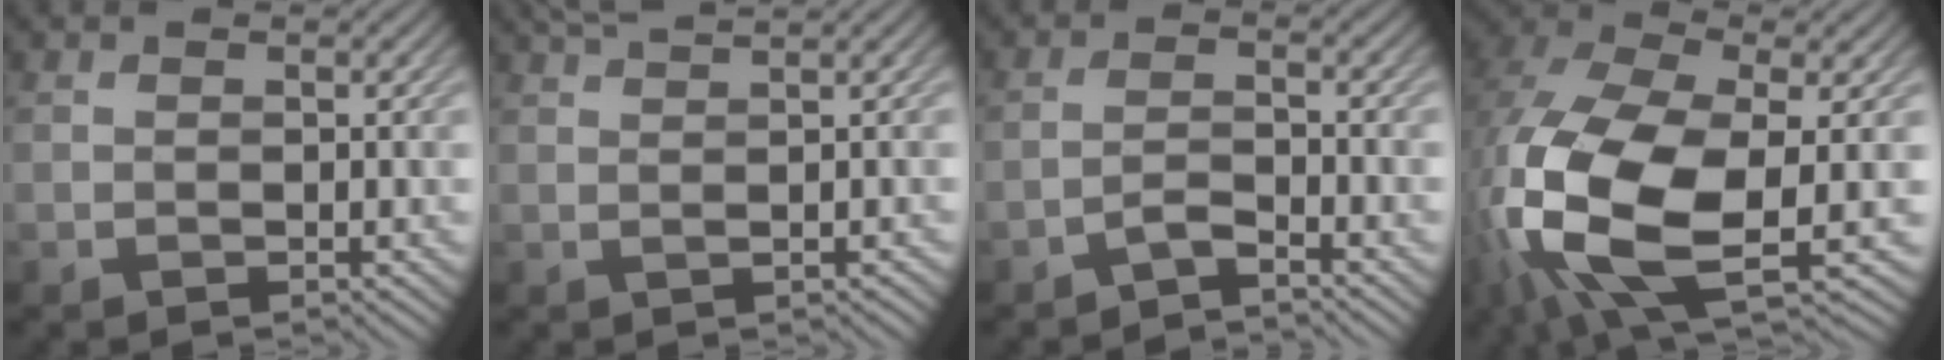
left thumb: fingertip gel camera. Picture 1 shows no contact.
{"total": 3.6, "force": [2.5, 0.4, 2.5], "torque": [-0.038, 0.010, 0.029]}
{"total": 2.3, "force": [-2.1, 0.2, 1.0], "torque": [-0.020, 0.007, -0.053]}
{"total": 15.7, "force": [-2.9, 8.0, 13.2], "torque": [-0.317, -0.022, -0.049]}